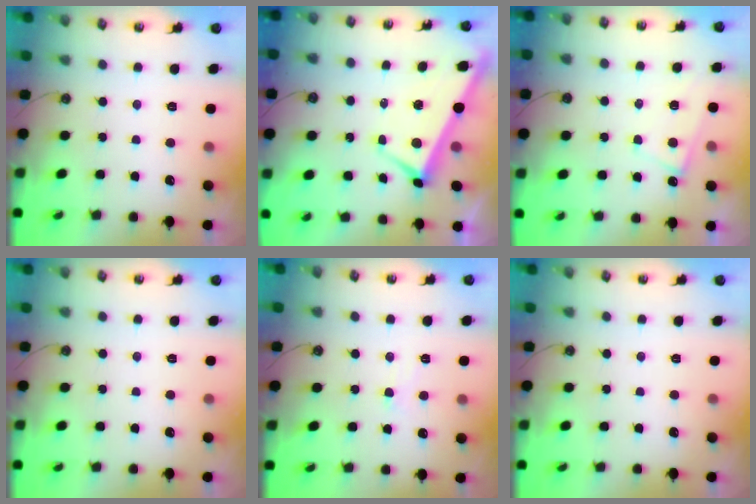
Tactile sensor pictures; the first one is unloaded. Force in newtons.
{"total": 2.8, "press": 2.7, "slide": 0.9}
{"total": 4.1, "press": 4.1, "slide": 0.1}
{"total": 0.0}
{"total": 3.3, "press": 3.3, "slide": 0.6}
{"total": 0.0}